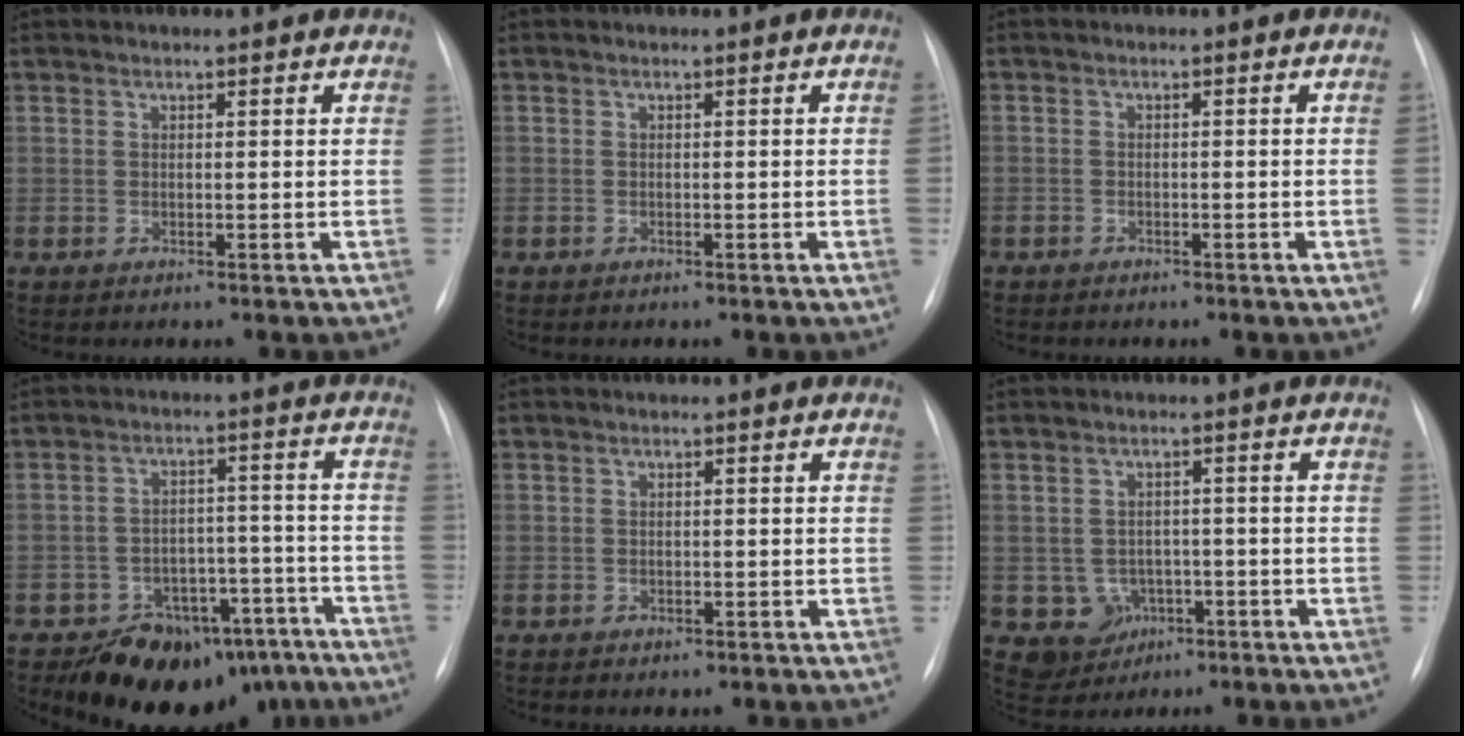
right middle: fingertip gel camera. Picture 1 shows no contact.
{"total": 0.7, "force": [-0.2, -0.2, 0.6], "torque": [-0.008, 0.005, 0.000]}
{"total": 1.2, "force": [-0.7, 0.0, 0.9], "torque": [-0.014, 0.004, -0.013]}
{"total": 15.5, "force": [-12.6, 7.9, 4.2], "torque": [-0.033, 0.044, -0.163]}
{"total": 0.7, "force": [-0.4, 0.6, 0.2], "torque": [-0.004, 0.002, -0.003]}
{"total": 5.0, "force": [-1.6, 4.7, 1.0], "torque": [-0.015, 0.009, -0.014]}